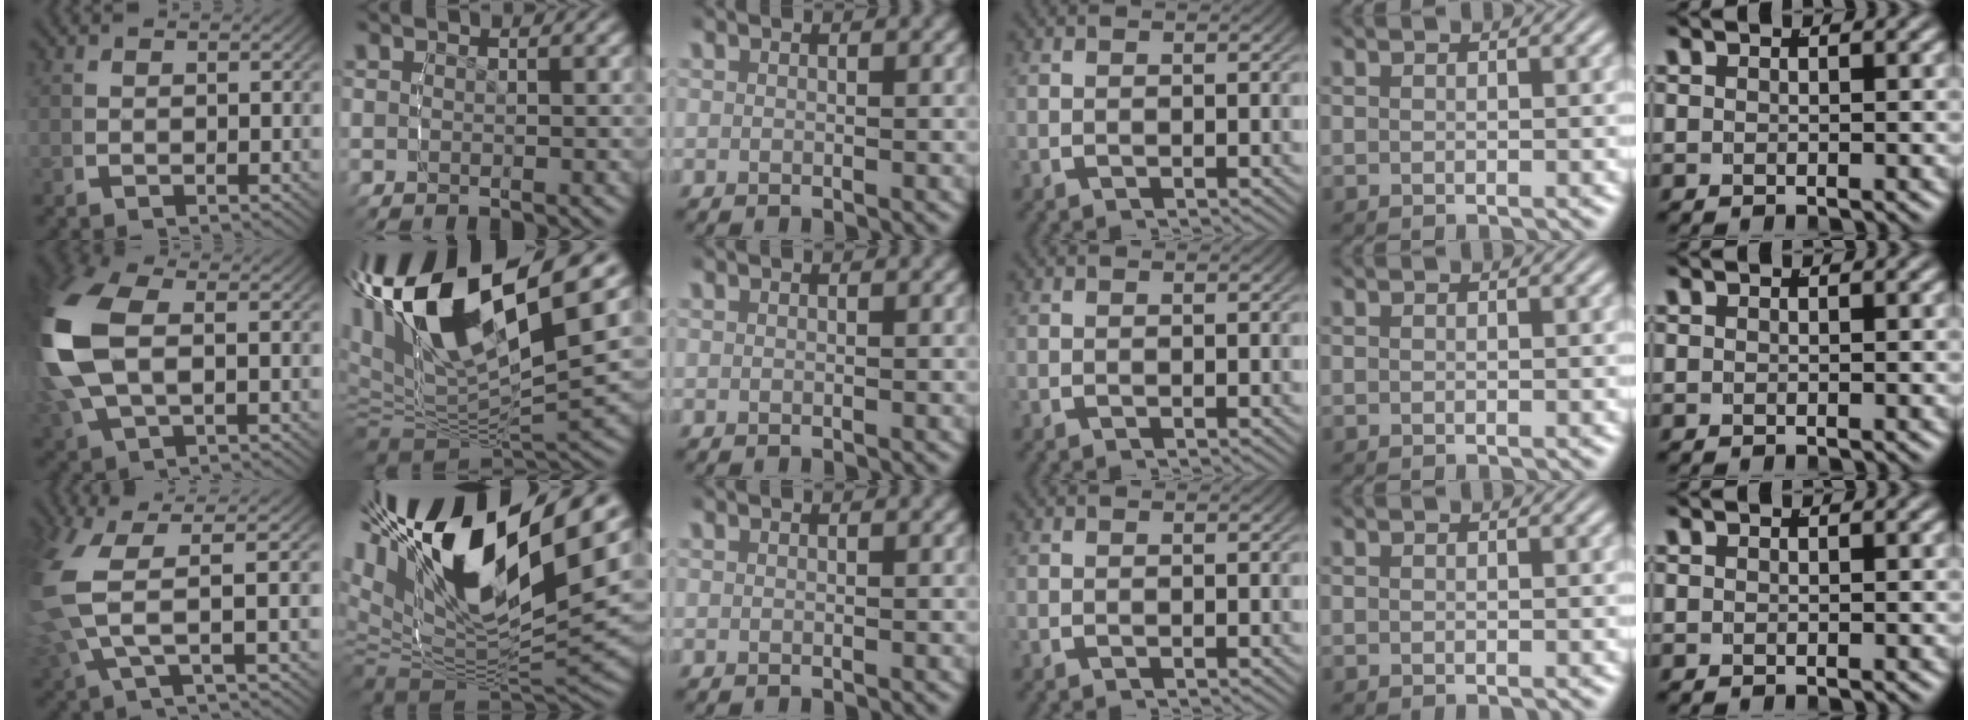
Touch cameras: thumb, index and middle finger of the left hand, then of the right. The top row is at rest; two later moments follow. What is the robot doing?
{"motion": "lift_and_place", "object": "pen"}